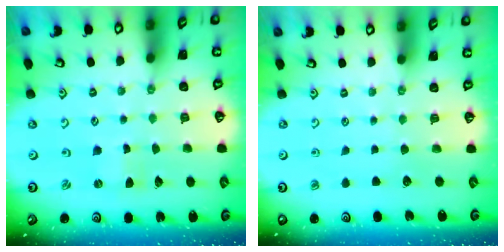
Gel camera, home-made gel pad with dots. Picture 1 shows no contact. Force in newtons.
{"total": 0.0}